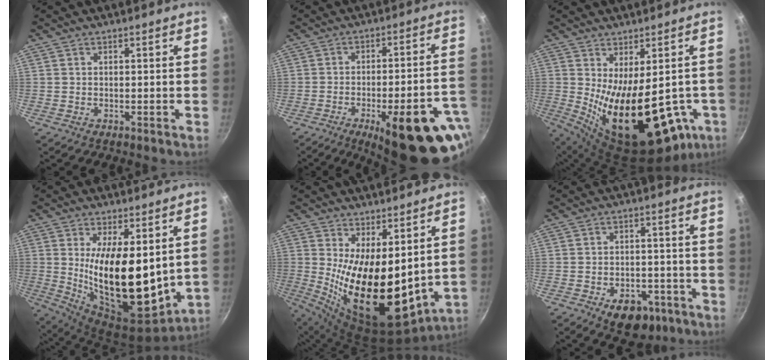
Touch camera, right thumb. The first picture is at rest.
{"total": 24.5, "force": [-11.1, 7.9, 20.3], "torque": [-0.211, 0.041, -0.146]}
{"total": 24.0, "force": [-4.1, 11.2, 20.8], "torque": [-0.286, -0.044, -0.025]}
{"total": 19.6, "force": [3.0, 8.6, 17.4], "torque": [-0.269, -0.057, 0.066]}
{"total": 18.6, "force": [3.4, 8.6, 16.2], "torque": [-0.235, -0.059, 0.077]}
{"total": 10.2, "force": [-4.9, 6.5, 6.2], "torque": [-0.048, 0.024, -0.056]}